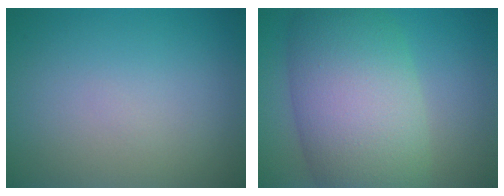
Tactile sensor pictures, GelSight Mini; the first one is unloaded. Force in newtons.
{"total": 11.5, "press": 11.5, "slide": 0.2}